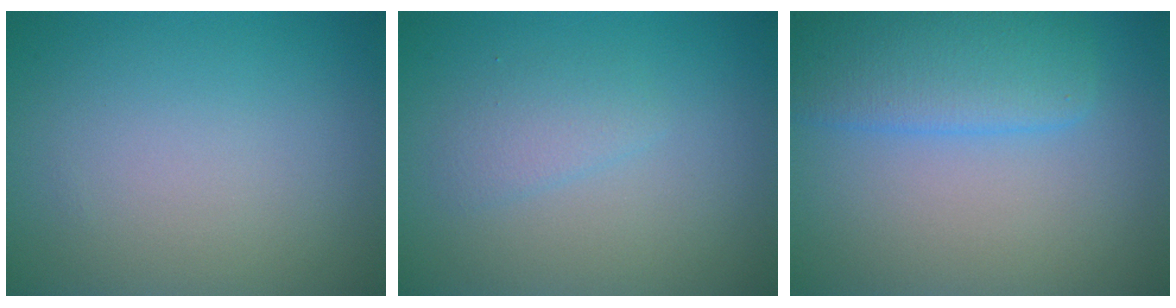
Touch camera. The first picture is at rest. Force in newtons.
{"total": 1.6, "press": 1.6, "slide": 0.0}
{"total": 4.9, "press": 4.9, "slide": 0.1}